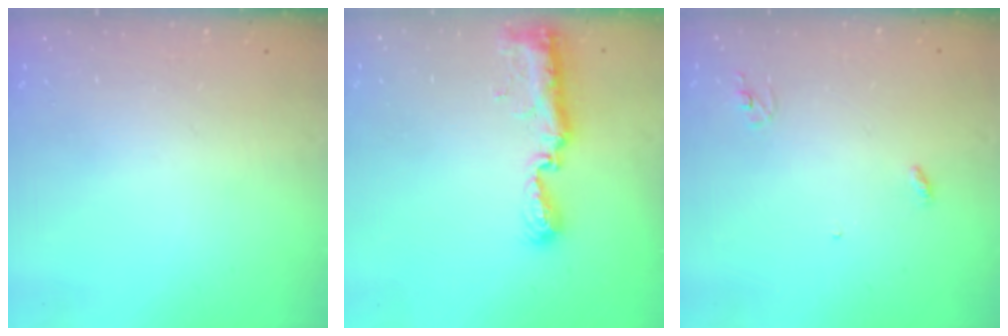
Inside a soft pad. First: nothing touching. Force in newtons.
{"total": 8.9, "press": 8.9, "slide": 0.8}
{"total": 2.9, "press": 2.9, "slide": 0.2}